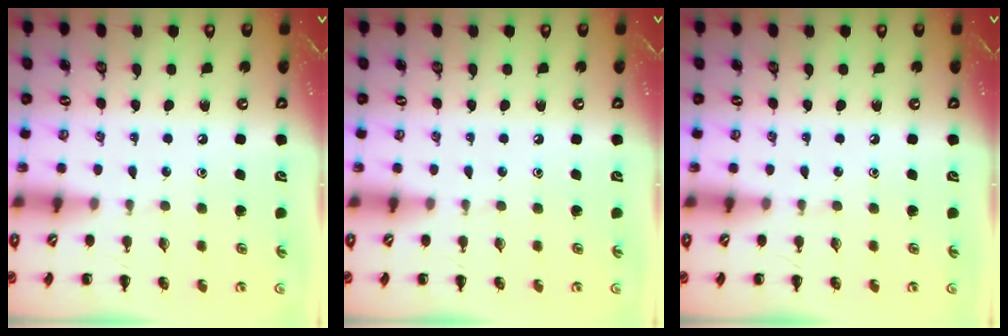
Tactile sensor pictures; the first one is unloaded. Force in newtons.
{"total": 0.0}
{"total": 0.0}